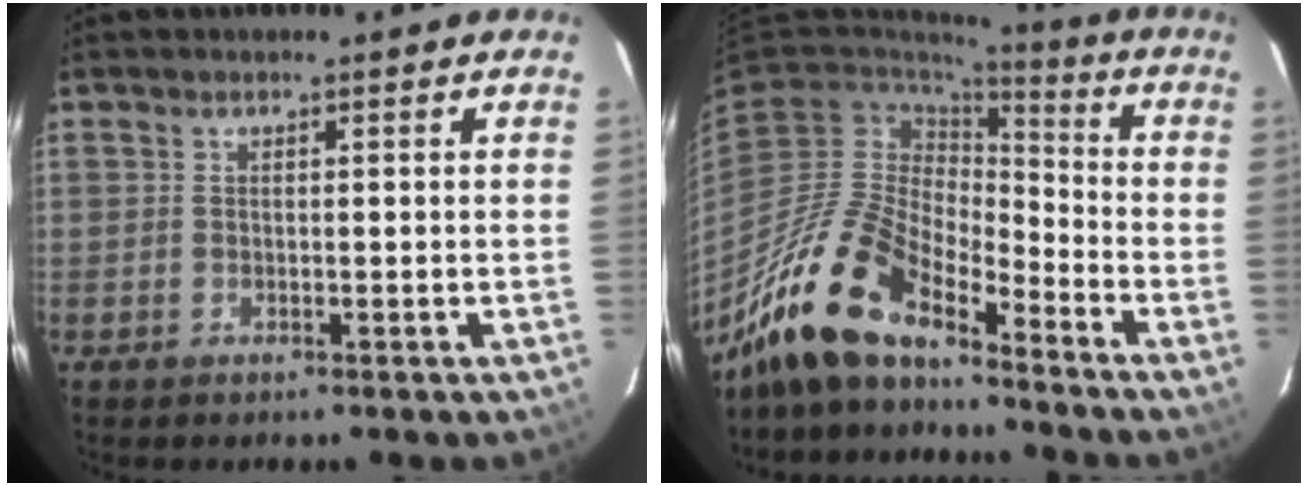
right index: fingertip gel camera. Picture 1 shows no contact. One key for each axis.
{"total": 15.1, "fx": -11.7, "fy": 5.8, "fz": 7.5, "tx": -0.158, "ty": -0.009, "tz": -0.222}